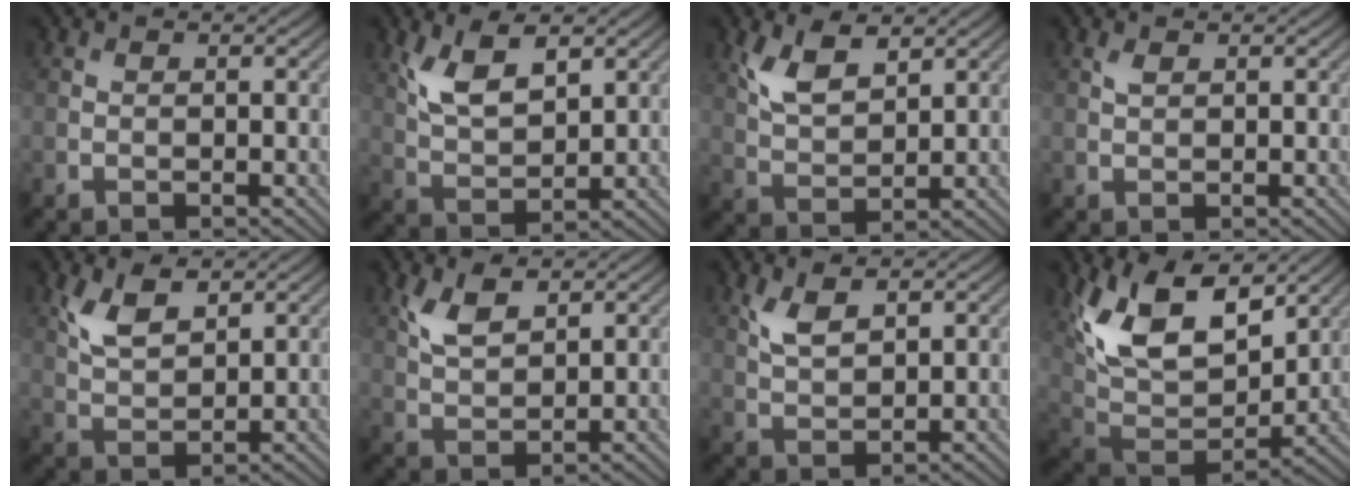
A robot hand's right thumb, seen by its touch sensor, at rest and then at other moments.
{"total": 7.1, "force": [3.4, 3.3, 5.3], "torque": [-0.118, -0.005, 0.070]}
{"total": 6.1, "force": [3.3, 2.8, 4.2], "torque": [-0.100, -0.003, 0.070]}
{"total": 0.9, "force": [0.5, 0.4, 0.6], "torque": [-0.020, 0.000, 0.012]}
{"total": 5.4, "force": [3.0, 2.5, 3.8], "torque": [-0.091, -0.002, 0.064]}
{"total": 4.8, "force": [2.7, 2.1, 3.3], "torque": [-0.081, -0.001, 0.057]}
{"total": 4.2, "force": [2.2, 1.8, 3.1], "torque": [-0.076, -0.003, 0.048]}
{"total": 15.4, "force": [7.6, 8.3, 10.5], "torque": [-0.223, 0.020, 0.138]}